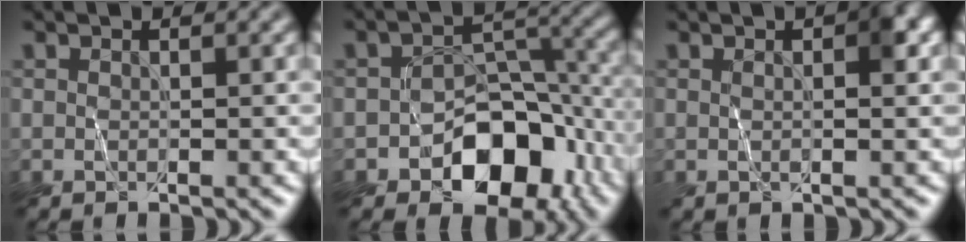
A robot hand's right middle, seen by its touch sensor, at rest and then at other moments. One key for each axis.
{"total": 7.4, "fx": -3.8, "fy": 4.5, "fz": 4.6, "tx": -0.048, "ty": 0.003, "tz": -0.062}
{"total": 2.2, "fx": 0.5, "fy": 0.5, "fz": 2.0, "tx": -0.026, "ty": 0.006, "tz": 0.009}